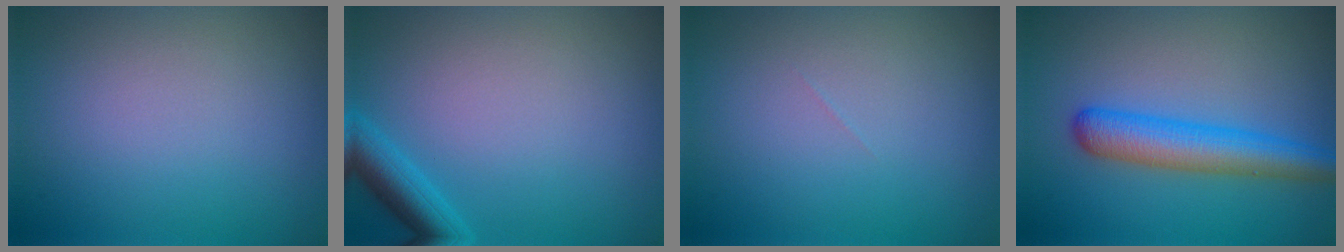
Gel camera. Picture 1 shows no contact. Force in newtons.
{"total": 3.3, "press": 3.3, "slide": 0.2}
{"total": 0.0}
{"total": 4.8, "press": 4.8, "slide": 0.2}